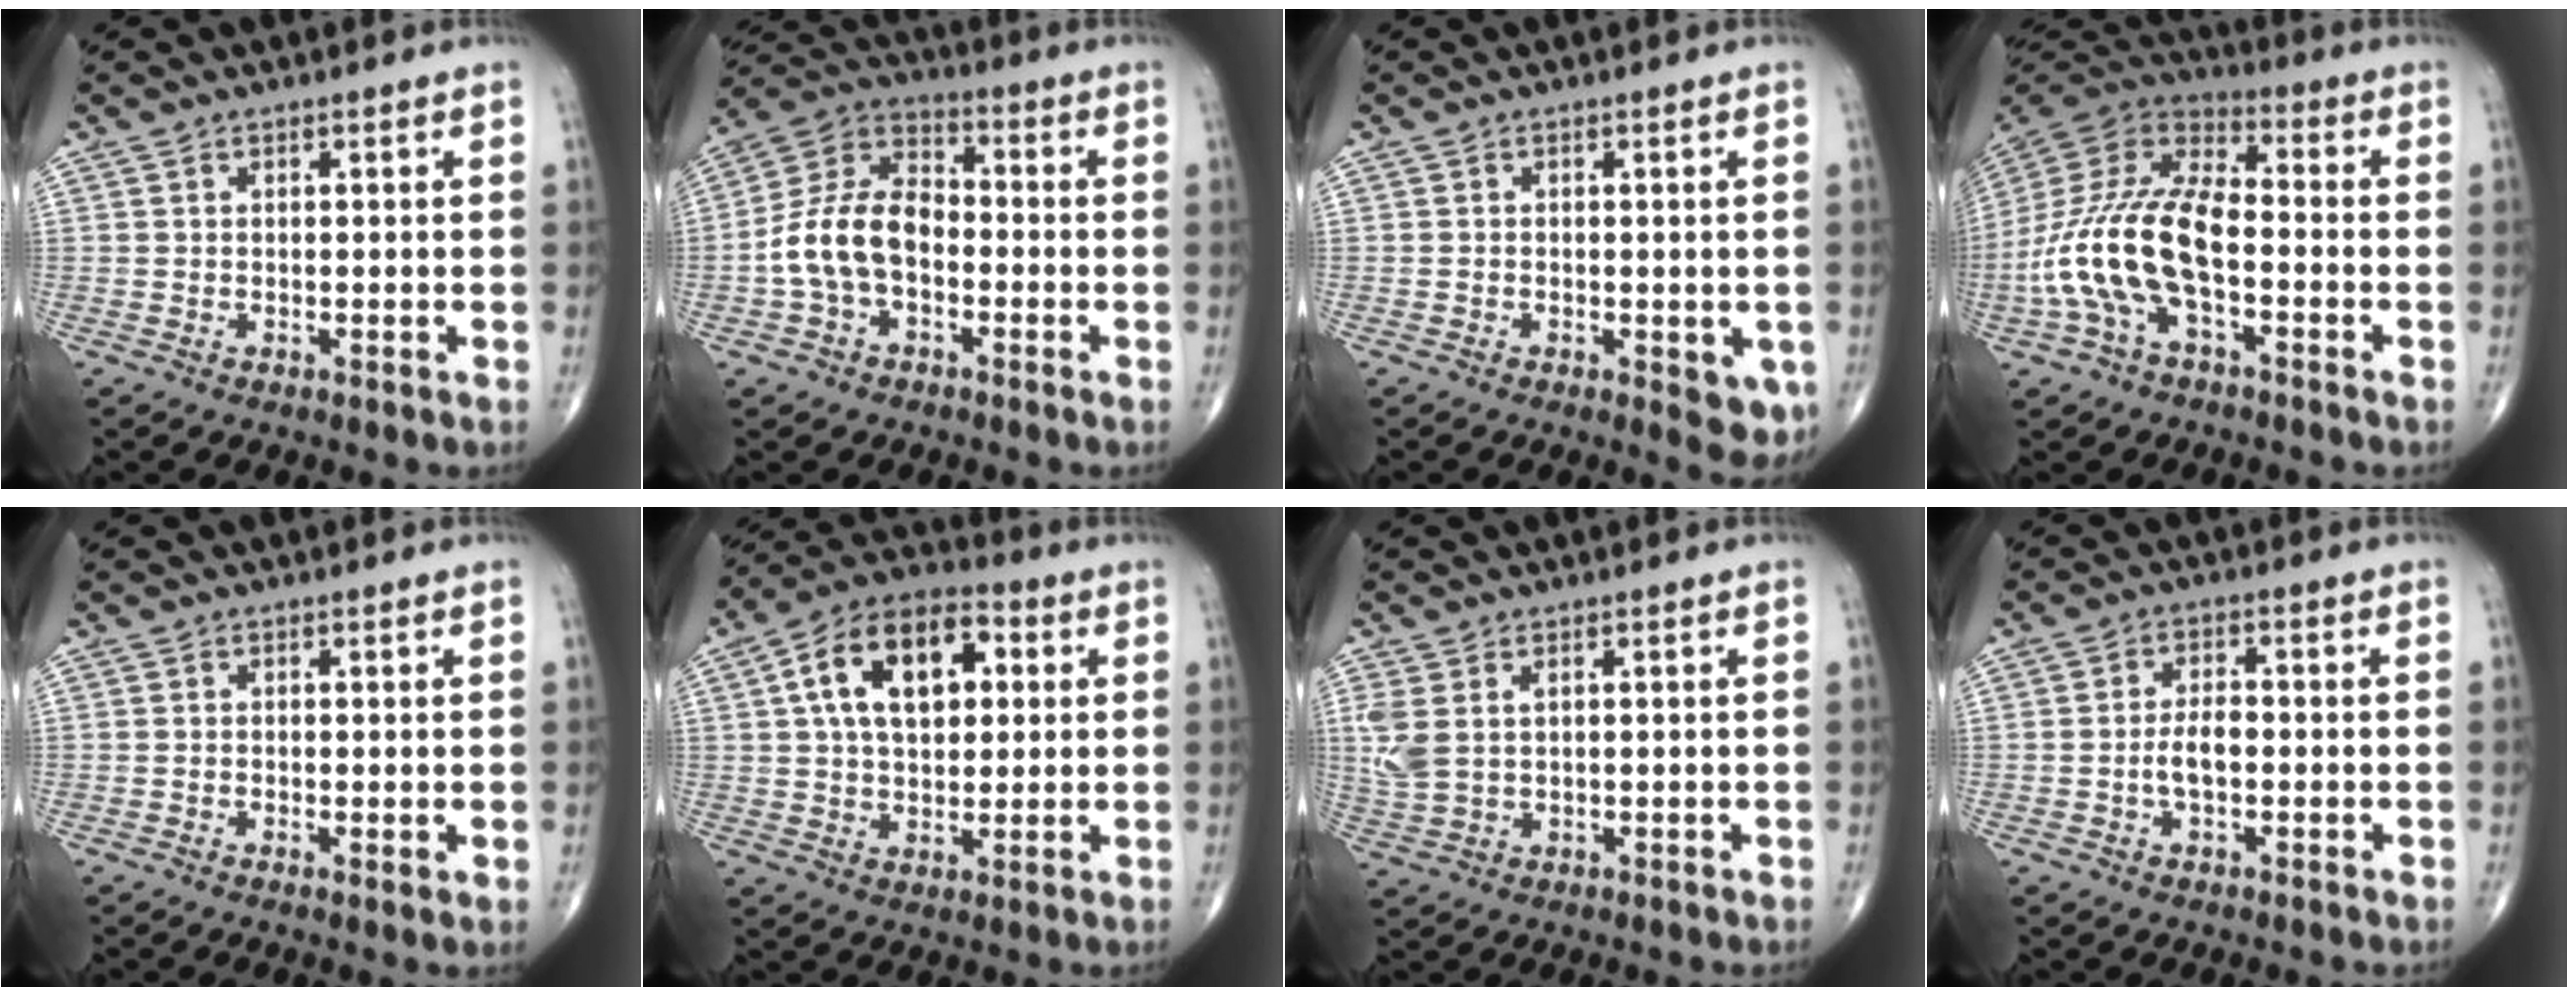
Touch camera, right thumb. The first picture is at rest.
{"total": 12.4, "force": [-2.5, 8.1, 9.0], "torque": [-0.166, 0.044, -0.056]}
{"total": 5.3, "force": [-1.5, 2.4, 4.5], "torque": [-0.036, -0.008, -0.018]}
{"total": 18.7, "force": [-4.3, 9.3, 15.6], "torque": [-0.323, 0.039, -0.083]}
{"total": 1.2, "force": [0.0, 0.4, 1.1], "torque": [-0.020, -0.006, -0.004]}
{"total": 16.2, "force": [3.8, 9.7, 12.4], "torque": [-0.188, 0.018, 0.057]}
{"total": 5.3, "force": [1.4, 3.1, 4.1], "torque": [-0.112, 0.005, 0.037]}
{"total": 4.2, "force": [-0.9, 2.0, 3.5], "torque": [-0.067, 0.012, -0.019]}